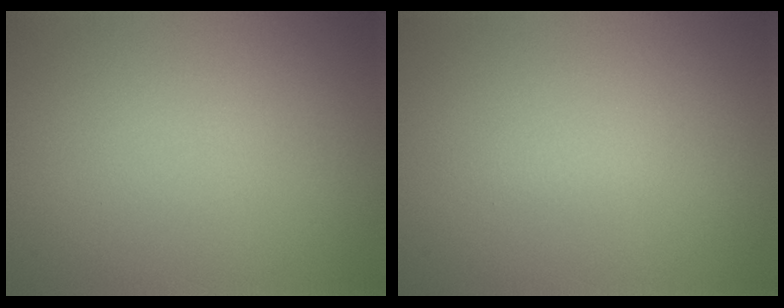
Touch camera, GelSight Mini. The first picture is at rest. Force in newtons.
{"total": 0.6, "press": 0.6, "slide": 0.1}